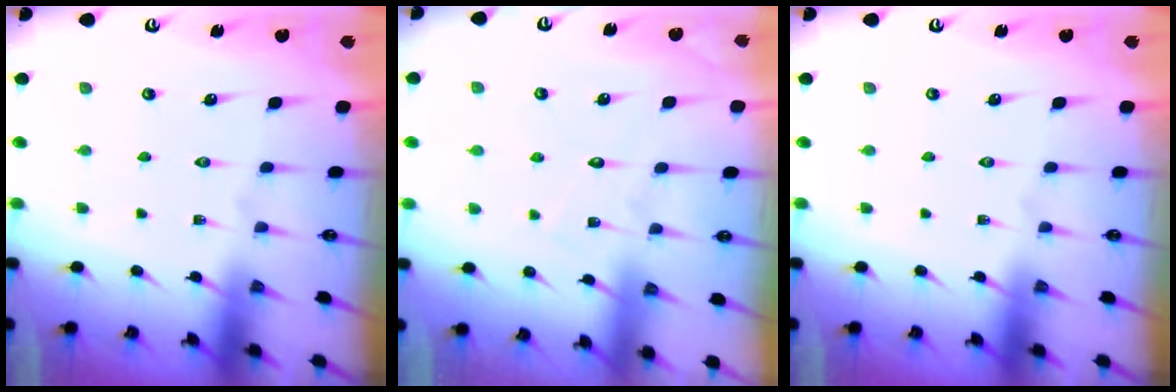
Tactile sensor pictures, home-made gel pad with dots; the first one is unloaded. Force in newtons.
{"total": 4.8, "press": 4.8, "slide": 0.3}
{"total": 0.0}